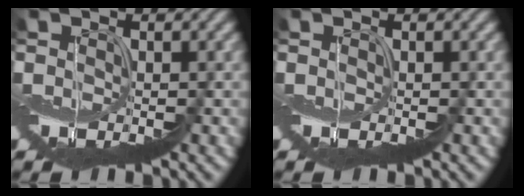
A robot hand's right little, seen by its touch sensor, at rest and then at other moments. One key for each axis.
{"total": 0.0}